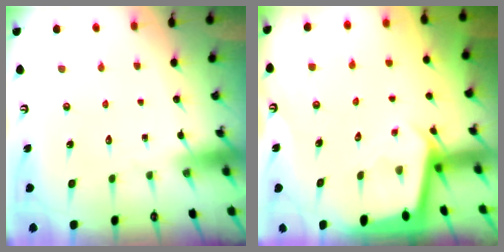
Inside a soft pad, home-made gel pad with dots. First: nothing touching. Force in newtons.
{"total": 2.3, "press": 2.3, "slide": 0.1}